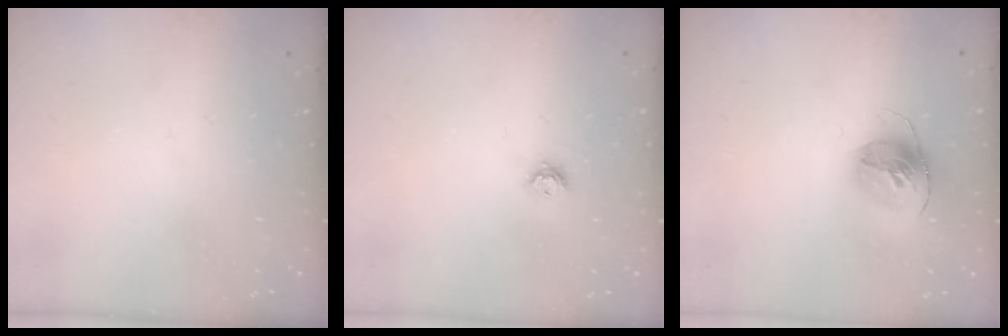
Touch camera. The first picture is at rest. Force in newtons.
{"total": 4.3, "press": 4.3, "slide": 0.6}
{"total": 14.3, "press": 14.3, "slide": 1.5}